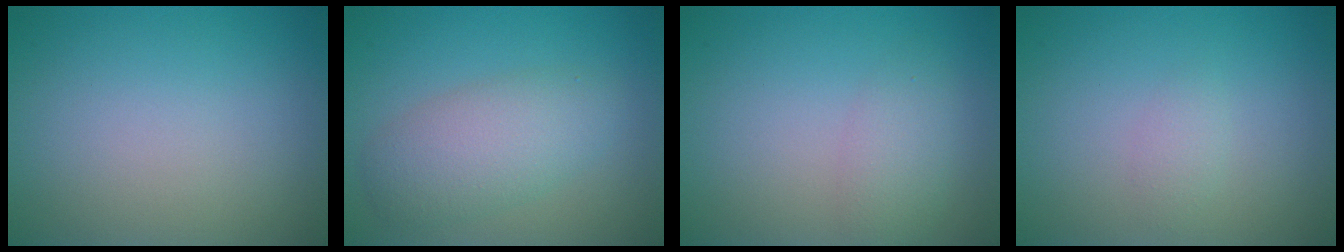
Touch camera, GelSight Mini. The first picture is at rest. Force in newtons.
{"total": 4.5, "press": 4.5, "slide": 0.2}
{"total": 2.3, "press": 2.3, "slide": 0.1}
{"total": 1.0, "press": 1.0, "slide": 0.1}